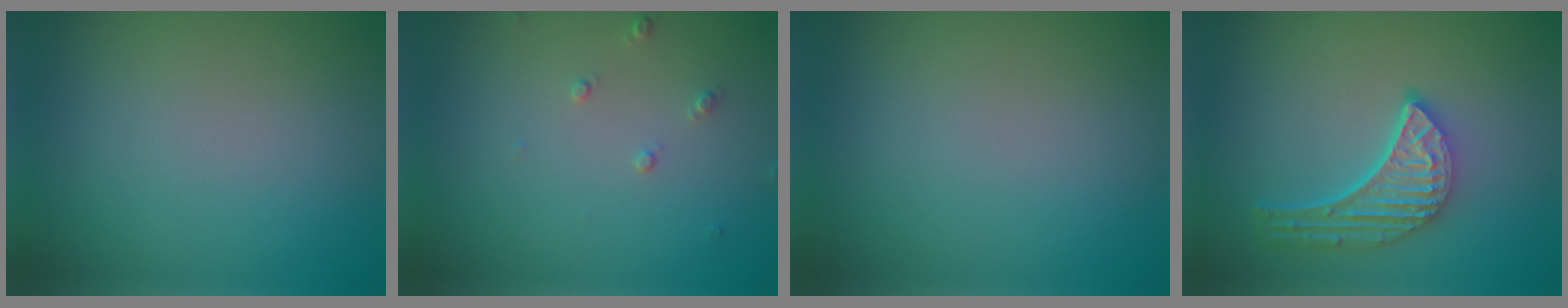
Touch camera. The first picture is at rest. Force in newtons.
{"total": 1.1, "press": 1.1, "slide": 0.2}
{"total": 0.0}
{"total": 5.0, "press": 3.9, "slide": 3.2}